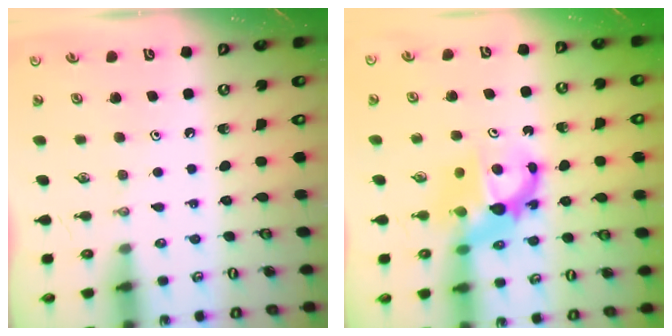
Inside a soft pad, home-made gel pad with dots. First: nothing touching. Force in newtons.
{"total": 6.8, "press": 6.8, "slide": 0.2}